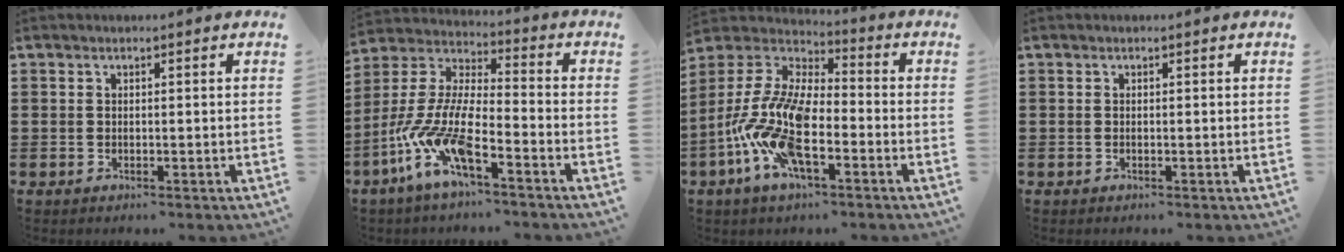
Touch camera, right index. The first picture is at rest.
{"total": 10.6, "force": [-7.4, 1.8, 7.3], "torque": [-0.200, -0.027, -0.161]}
{"total": 14.2, "force": [-5.5, 5.9, 11.6], "torque": [-0.293, -0.015, -0.119]}
{"total": 0.0}